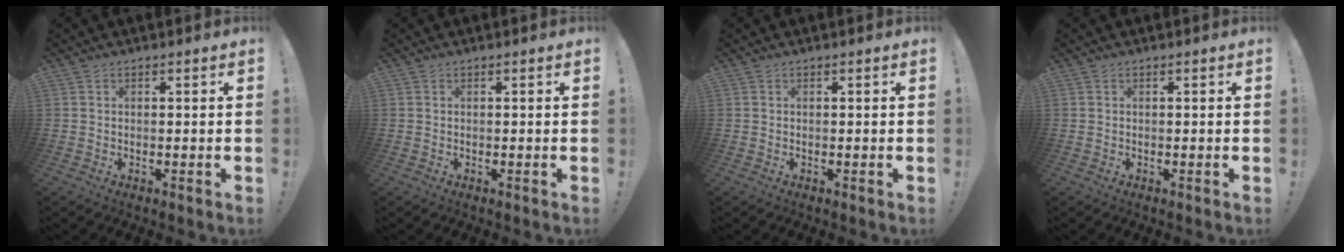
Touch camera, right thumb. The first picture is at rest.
{"total": 0.0}
{"total": 0.0}
{"total": 0.0}